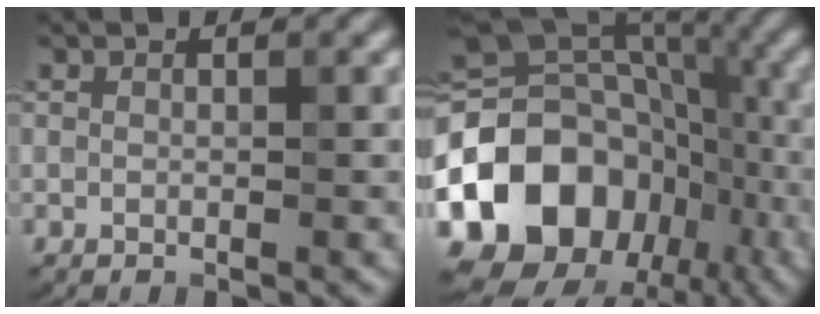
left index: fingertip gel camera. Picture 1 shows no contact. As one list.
[{"total": 15.9, "force": [-5.8, 12.3, 8.4], "torque": [-0.166, 0.012, -0.101]}]